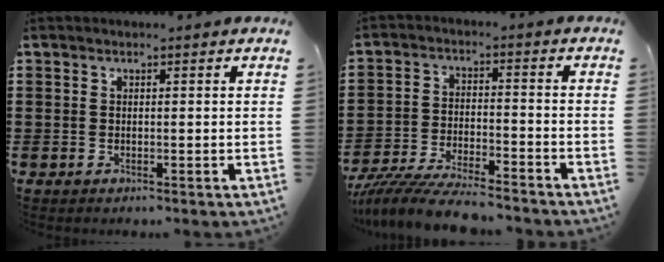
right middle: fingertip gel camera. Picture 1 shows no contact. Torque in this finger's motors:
{"motor_torque": [1.22, -0.92, 0.25, 0.20]}